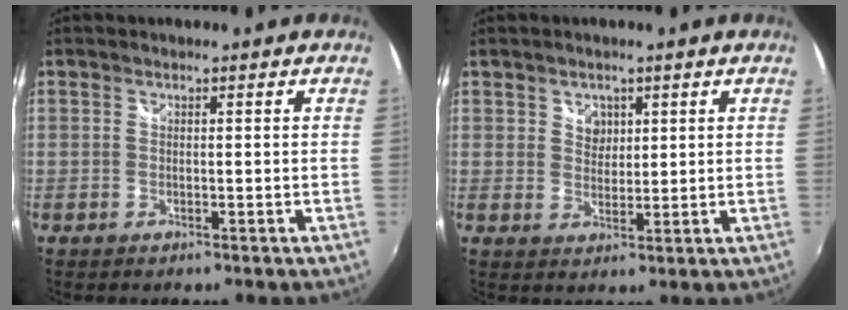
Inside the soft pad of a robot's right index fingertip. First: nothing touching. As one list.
[{"total": 3.2, "force": [1.4, 2.7, 0.9], "torque": [-0.007, 0.004, 0.025]}]